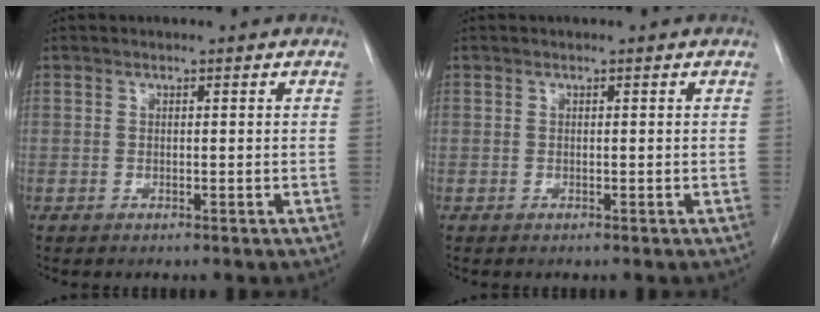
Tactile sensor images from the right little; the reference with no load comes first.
{"total": 0.0}